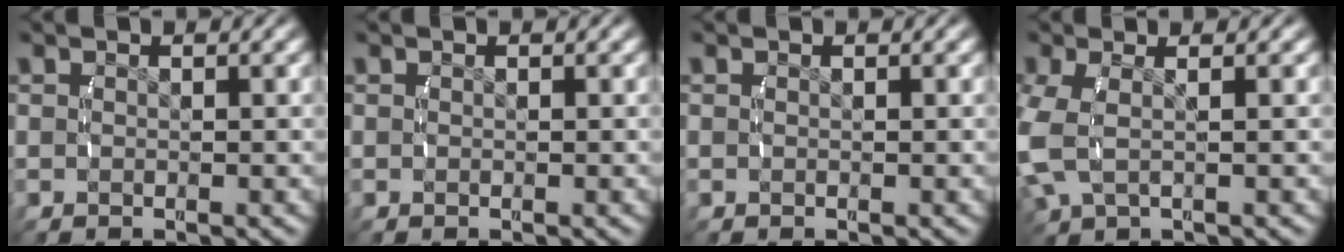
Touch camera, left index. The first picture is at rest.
{"total": 0.0}
{"total": 0.0}
{"total": 3.6, "force": [0.1, 2.3, 2.7], "torque": [-0.084, -0.007, 0.010]}